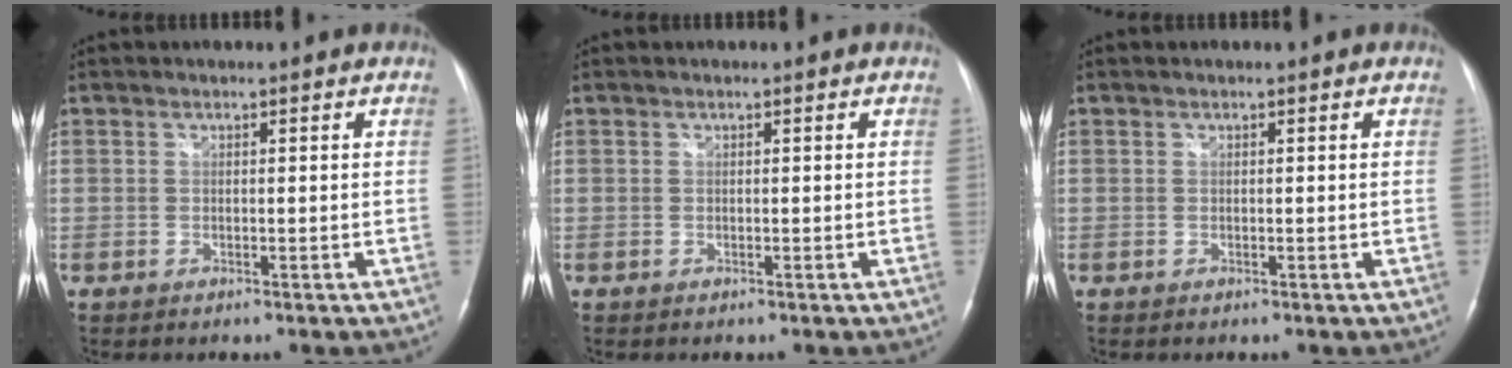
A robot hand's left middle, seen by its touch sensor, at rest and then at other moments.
{"total": 0.0}
{"total": 0.0}